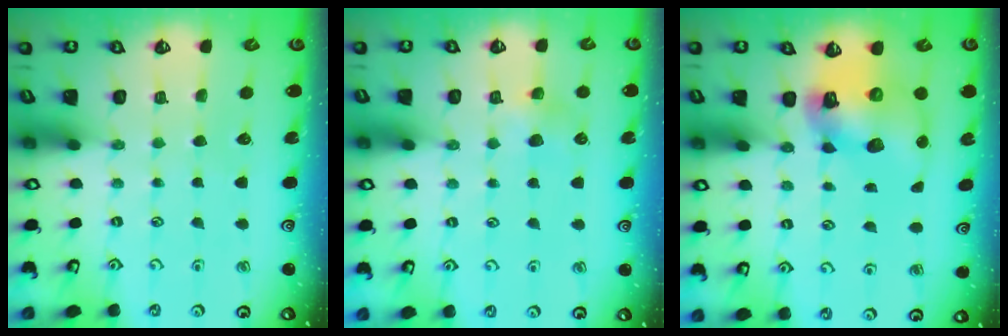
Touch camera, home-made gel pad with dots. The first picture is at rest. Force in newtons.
{"total": 6.1, "press": 6.1, "slide": 0.4}
{"total": 11.8, "press": 11.7, "slide": 1.8}